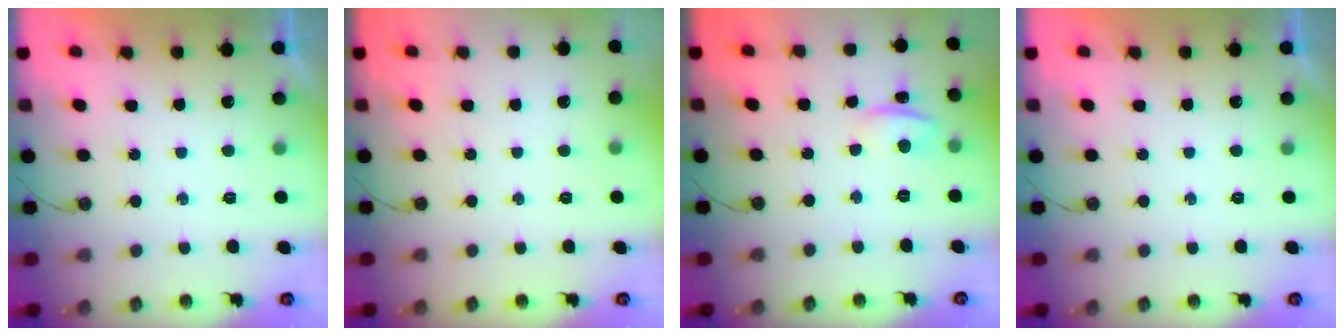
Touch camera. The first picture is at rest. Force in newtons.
{"total": 0.0}
{"total": 1.4, "press": 1.2, "slide": 0.7}
{"total": 0.0}